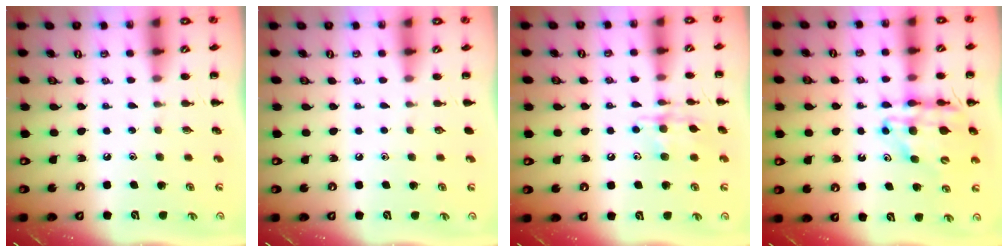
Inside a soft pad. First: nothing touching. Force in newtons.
{"total": 0.0}
{"total": 10.8, "press": 10.7, "slide": 0.7}
{"total": 12.5, "press": 12.0, "slide": 3.6}